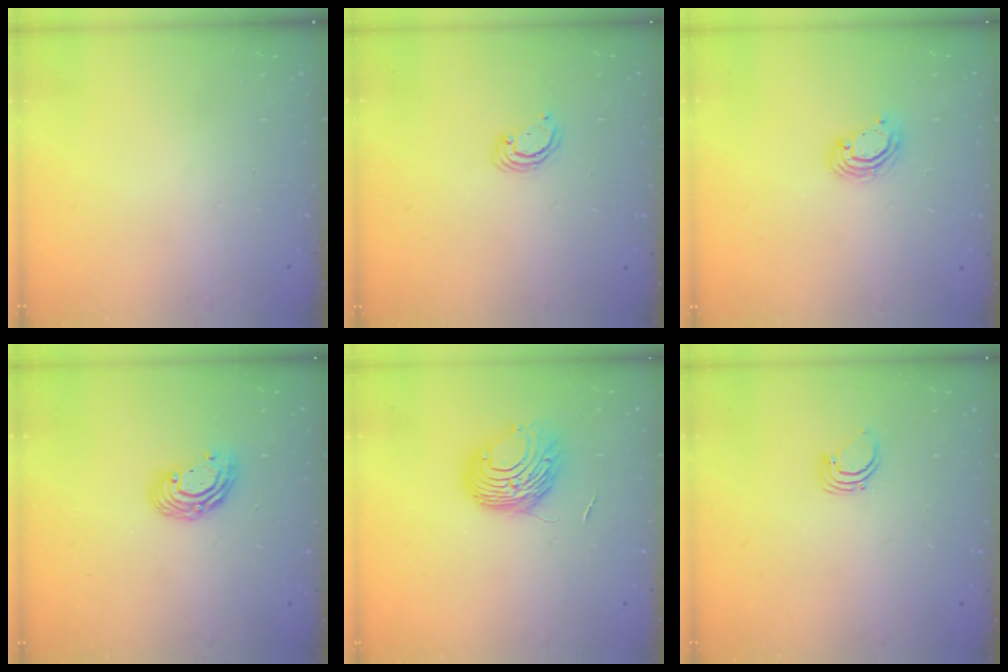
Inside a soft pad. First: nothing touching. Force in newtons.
{"total": 2.7, "press": 2.7, "slide": 0.2}
{"total": 5.6, "press": 5.6, "slide": 0.3}
{"total": 8.7, "press": 8.6, "slide": 1.2}
{"total": 8.8, "press": 8.8, "slide": 0.8}
{"total": 2.3, "press": 2.3, "slide": 0.1}